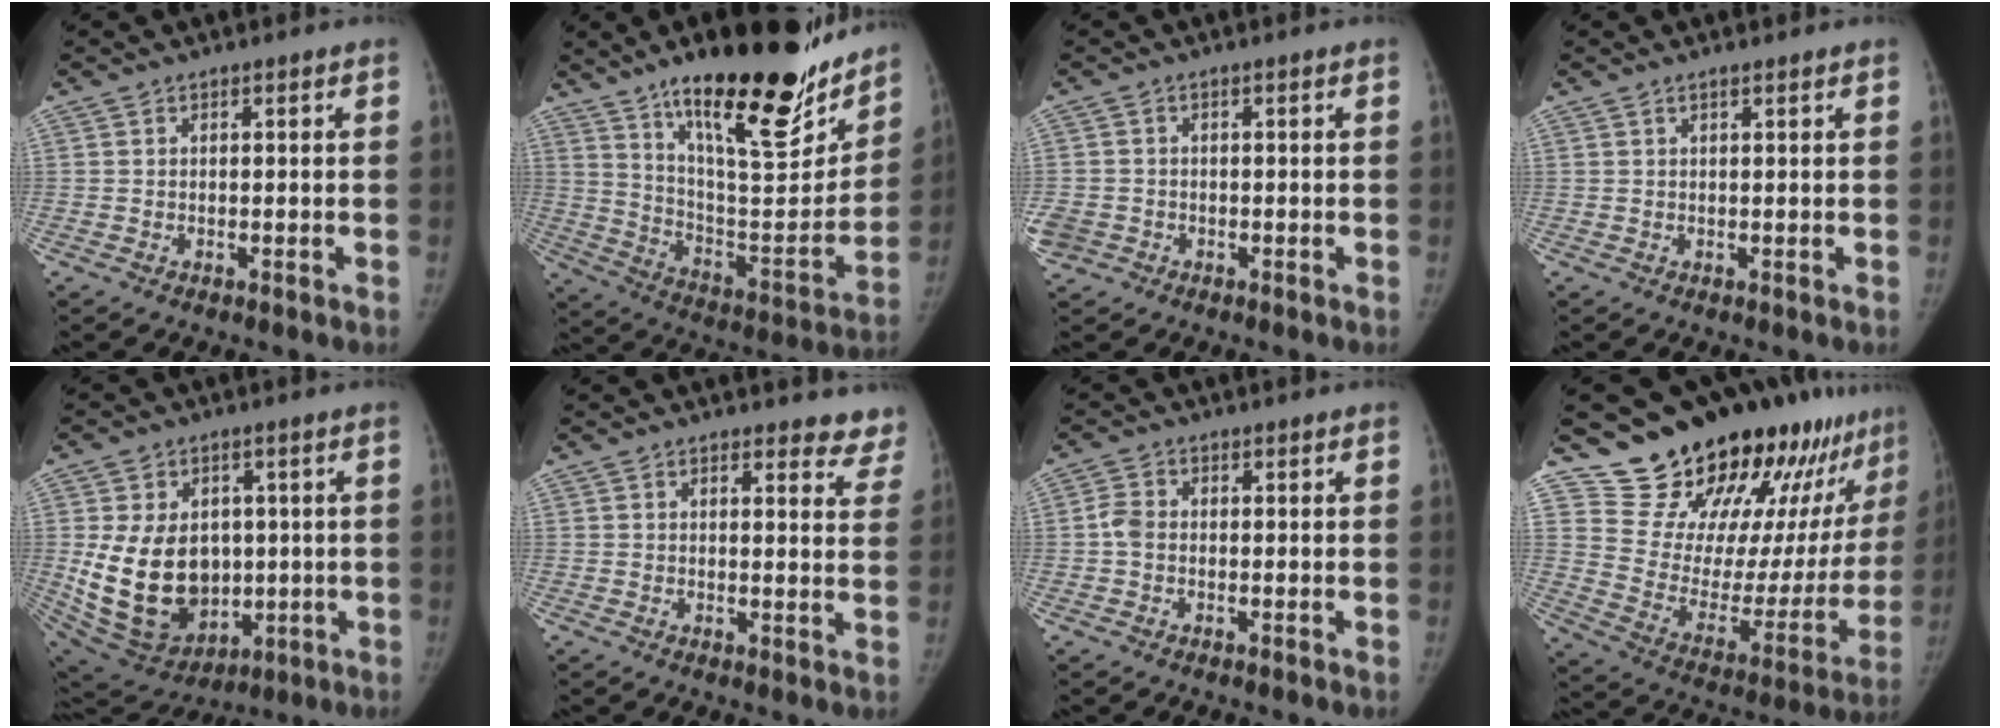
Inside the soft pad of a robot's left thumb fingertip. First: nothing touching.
{"total": 29.7, "force": [19.8, 8.6, 20.3], "torque": [-0.268, -0.090, 0.313]}
{"total": 4.6, "force": [-1.6, 4.0, 1.5], "torque": [-0.039, 0.010, -0.024]}
{"total": 0.9, "force": [0.7, 0.2, 0.6], "torque": [-0.010, -0.001, 0.011]}
{"total": 18.6, "force": [0.3, 13.7, 12.6], "torque": [-0.206, -0.010, 0.044]}
{"total": 7.8, "force": [7.2, 2.6, 1.3], "torque": [0.037, -0.033, 0.051]}
{"total": 2.8, "force": [-0.2, 2.1, 1.8], "torque": [-0.031, 0.006, -0.011]}
{"total": 27.8, "force": [22.8, 10.2, 12.2], "torque": [-0.130, -0.143, 0.325]}